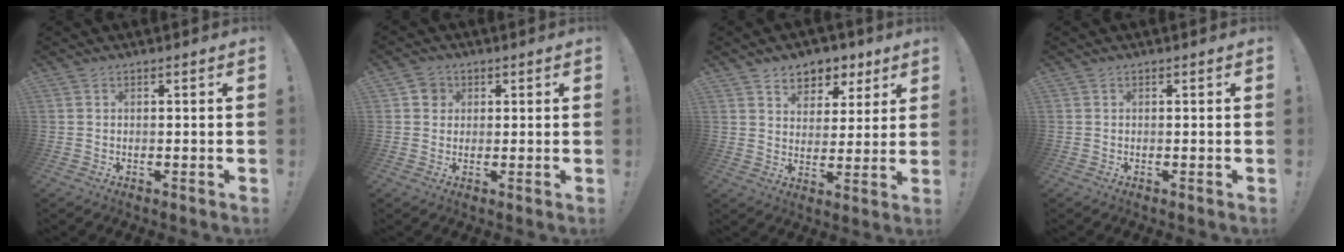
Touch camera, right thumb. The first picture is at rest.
{"total": 3.8, "force": [1.1, 3.5, 1.2], "torque": [-0.007, -0.001, 0.018]}
{"total": 7.4, "force": [4.6, 5.5, 1.6], "torque": [-0.008, -0.038, 0.088]}
{"total": 0.0}